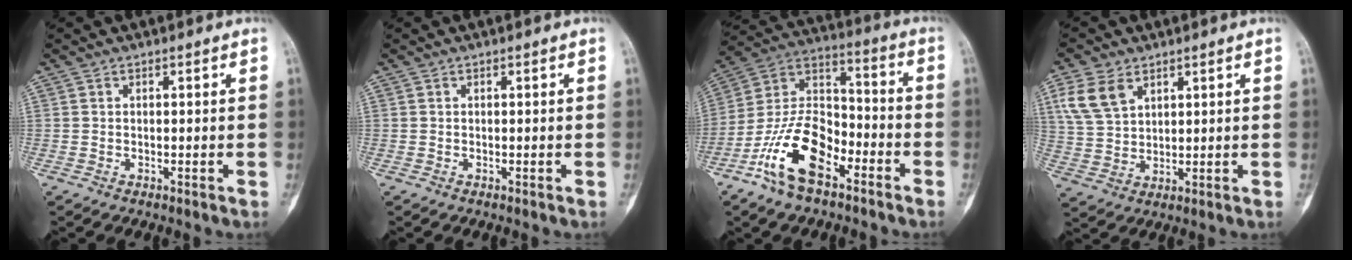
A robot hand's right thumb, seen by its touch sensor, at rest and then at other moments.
{"total": 0.0}
{"total": 16.0, "force": [-8.6, 8.1, 10.8], "torque": [-0.195, 0.067, -0.168]}
{"total": 8.2, "force": [4.1, 5.3, 4.8], "torque": [-0.091, -0.007, 0.090]}